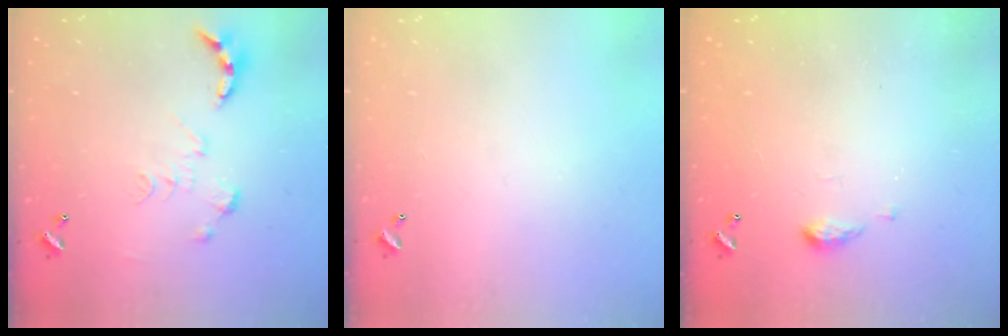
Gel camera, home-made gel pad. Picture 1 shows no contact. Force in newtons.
{"total": 0.0}
{"total": 3.1, "press": 3.1, "slide": 0.6}